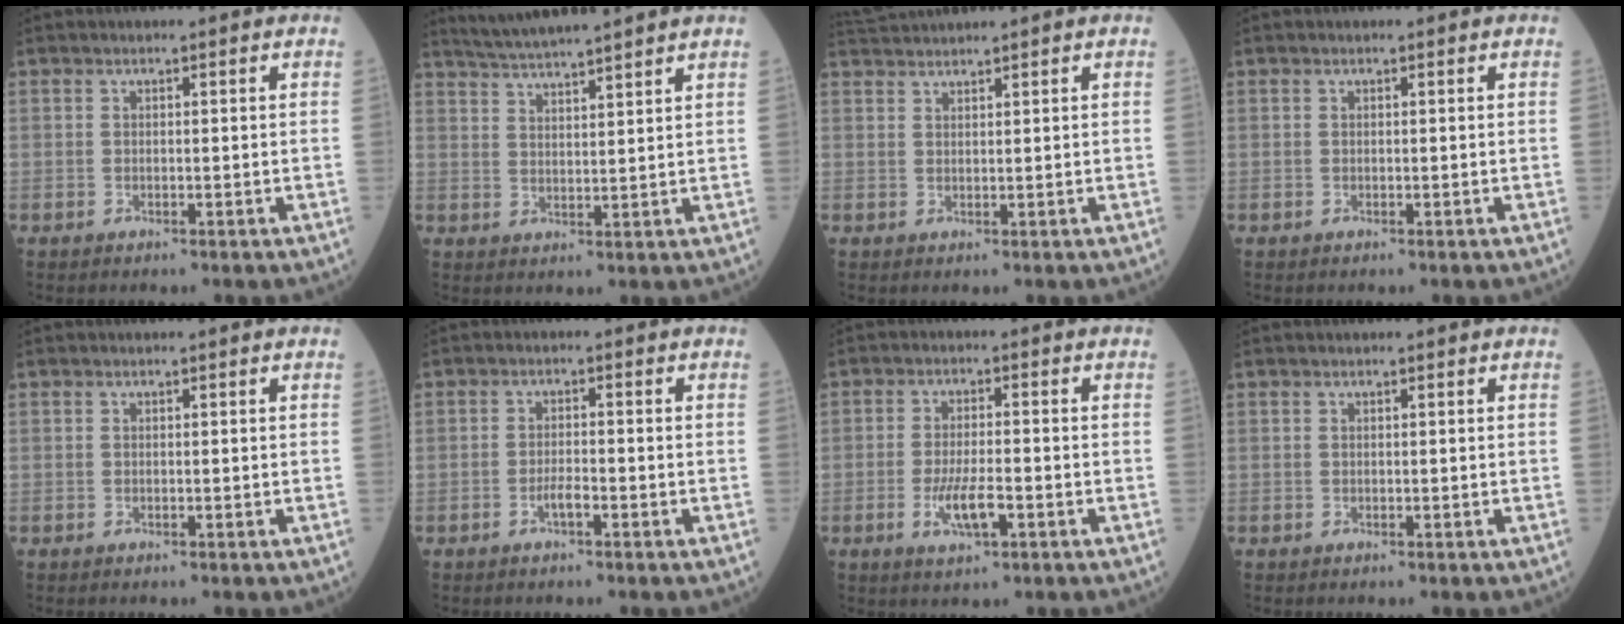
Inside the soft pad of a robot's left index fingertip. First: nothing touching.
{"total": 9.5, "force": [8.6, -1.3, 3.8], "torque": [-0.072, 0.018, 0.135]}
{"total": 3.2, "force": [3.0, -0.9, 0.3], "torque": [-0.010, 0.016, 0.064]}
{"total": 0.0}
{"total": 0.0}
{"total": 2.1, "force": [-1.2, 0.3, 1.6], "torque": [-0.031, 0.002, -0.023]}
{"total": 5.2, "force": [-2.0, 1.1, 4.7], "torque": [-0.096, -0.006, -0.035]}
{"total": 0.0}